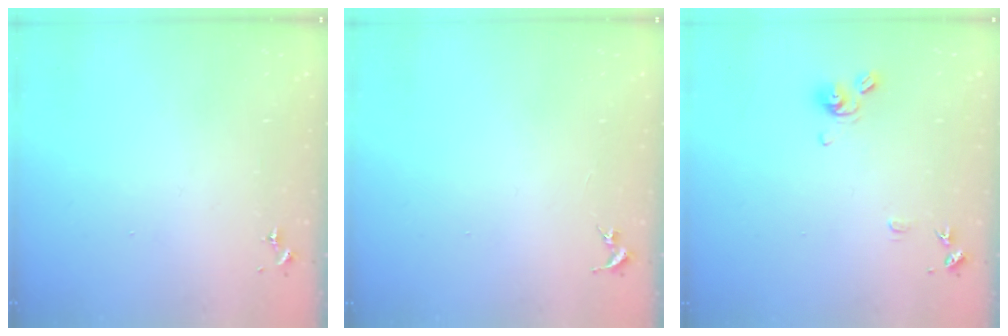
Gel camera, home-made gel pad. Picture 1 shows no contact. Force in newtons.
{"total": 0.0}
{"total": 9.4, "press": 9.4, "slide": 0.9}